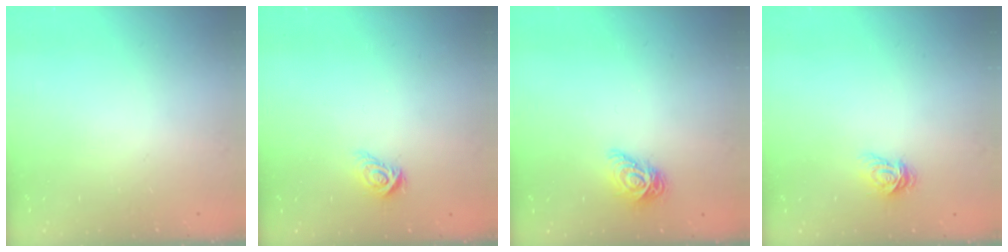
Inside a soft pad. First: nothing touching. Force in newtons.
{"total": 6.0, "press": 6.0, "slide": 0.3}
{"total": 8.4, "press": 8.4, "slide": 0.8}
{"total": 3.7, "press": 3.7, "slide": 0.4}